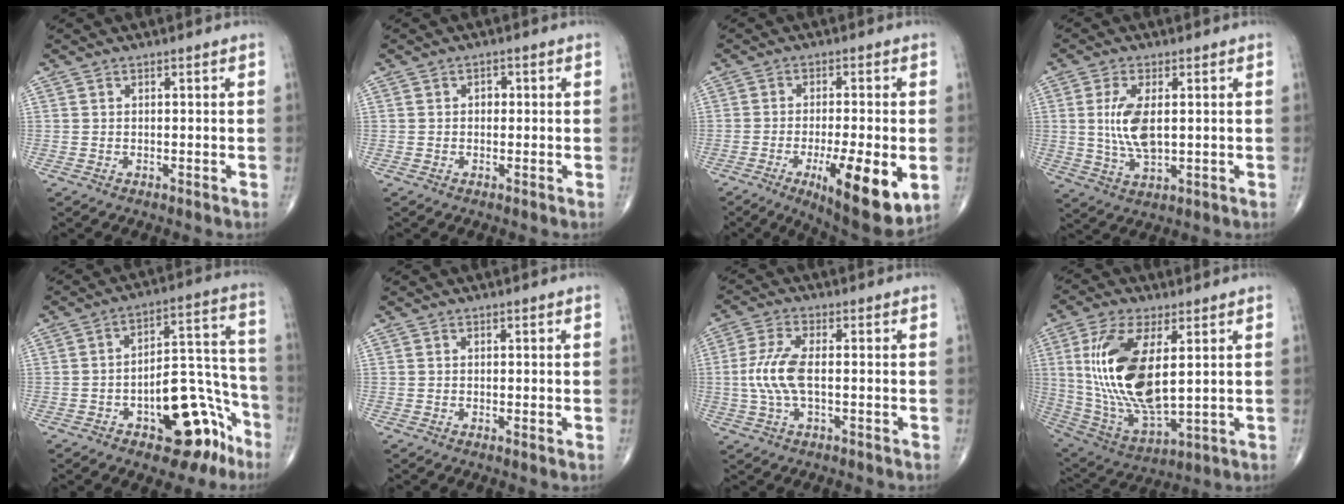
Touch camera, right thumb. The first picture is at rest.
{"total": 1.4, "force": [0.0, 1.1, 0.8], "torque": [-0.003, 0.004, -0.004]}
{"total": 14.9, "force": [-4.5, 3.9, 13.7], "torque": [-0.196, -0.016, -0.058]}
{"total": 8.2, "force": [1.0, 3.7, 7.3], "torque": [-0.152, -0.010, 0.024]}
{"total": 17.3, "force": [-8.7, 8.3, 12.4], "torque": [-0.115, 0.083, -0.115]}
{"total": 0.7, "force": [0.0, 0.1, 0.6], "torque": [-0.015, -0.004, -0.002]}
{"total": 7.4, "force": [-0.5, 2.7, 6.9], "torque": [-0.172, 0.008, -0.014]}
{"total": 19.6, "force": [3.6, 8.6, 17.3], "torque": [-0.351, -0.023, 0.081]}